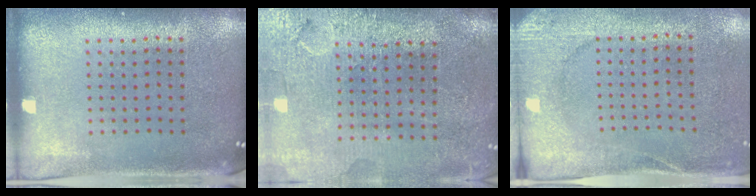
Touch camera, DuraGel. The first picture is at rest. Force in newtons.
{"total": 3.7, "press": 3.4, "slide": 1.5}
{"total": 2.7, "press": 2.3, "slide": 1.3}